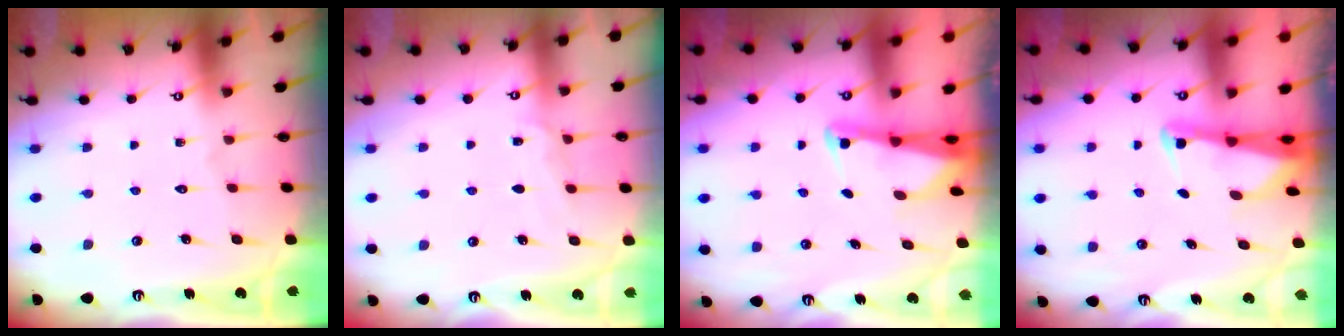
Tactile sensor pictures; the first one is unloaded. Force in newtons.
{"total": 4.8, "press": 4.7, "slide": 0.4}
{"total": 2.6, "press": 2.6, "slide": 0.3}
{"total": 2.6, "press": 2.6, "slide": 0.3}